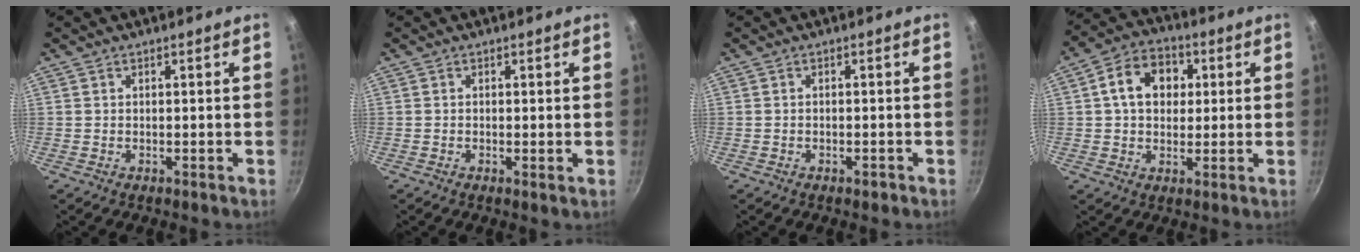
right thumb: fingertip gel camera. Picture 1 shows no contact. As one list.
[{"total": 0.6, "force": [0.0, 0.1, 0.6], "torque": [-0.010, -0.004, -0.003]}, {"total": 1.2, "force": [-0.7, 0.6, 0.7], "torque": [-0.015, 0.006, -0.008]}, {"total": 10.8, "force": [2.2, 8.2, 6.7], "torque": [-0.084, 0.016, 0.022]}]